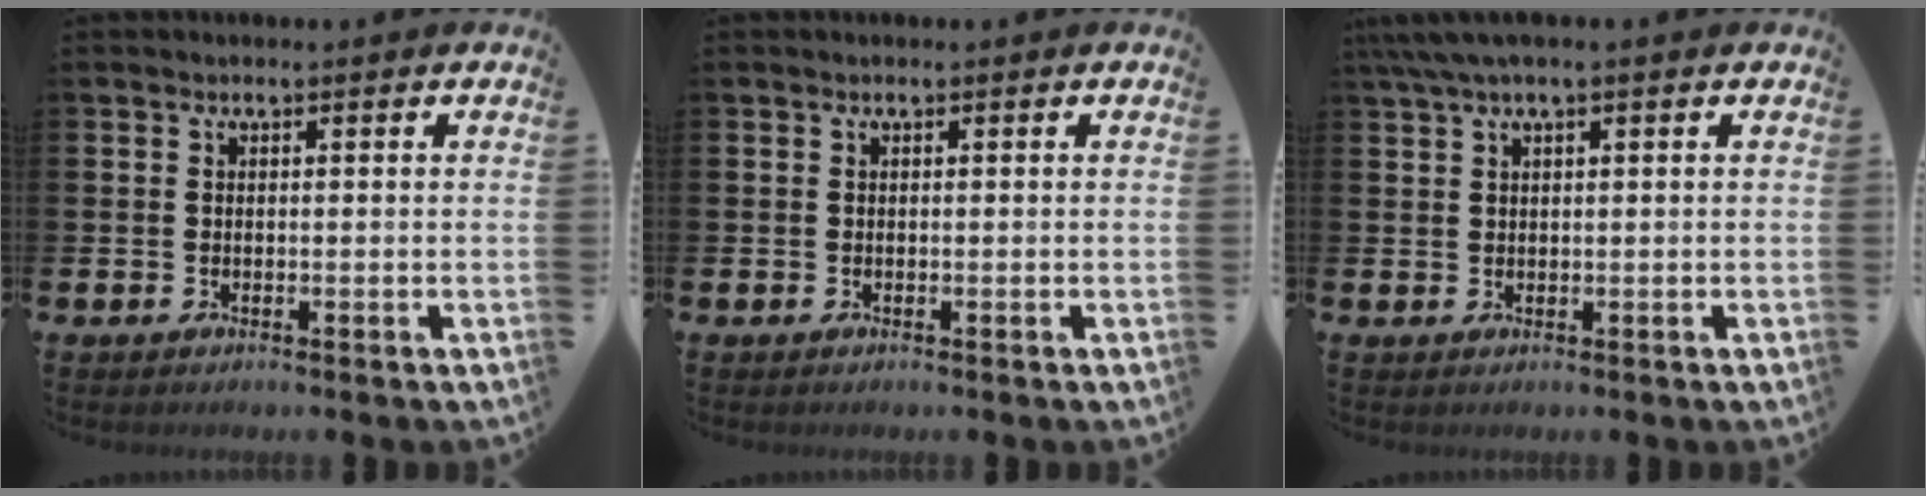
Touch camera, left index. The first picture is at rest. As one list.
[{"total": 0.0}, {"total": 2.7, "force": [1.7, 0.3, 2.1], "torque": [-0.043, 0.004, 0.031]}]